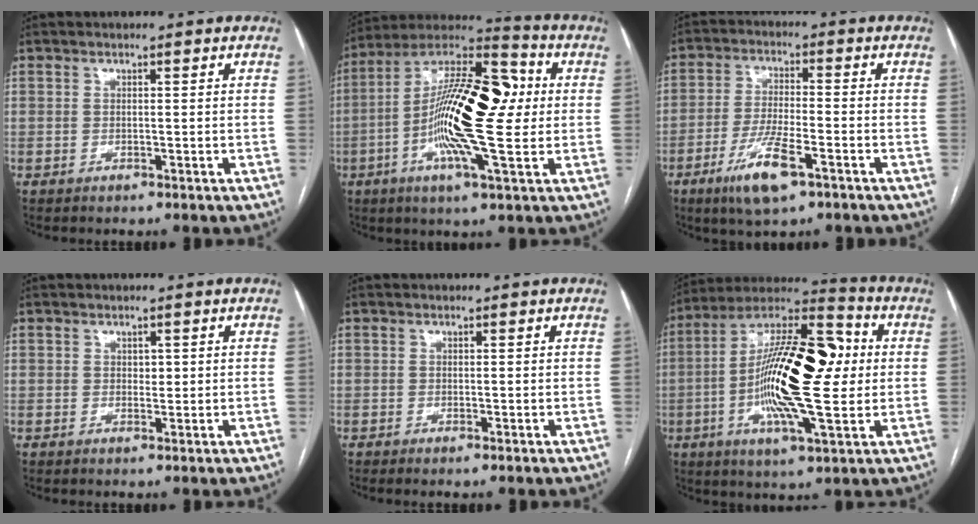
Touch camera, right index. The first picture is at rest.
{"total": 21.2, "force": [0.1, 4.6, 20.7], "torque": [-0.378, 0.025, -0.009]}
{"total": 8.9, "force": [-4.8, 2.1, 7.2], "torque": [-0.142, -0.011, -0.082]}
{"total": 1.1, "force": [0.3, 0.8, 0.7], "torque": [-0.006, 0.000, 0.004]}
{"total": 0.6, "force": [-0.3, 0.0, 0.5], "torque": [-0.008, -0.001, -0.005]}
{"total": 22.5, "force": [0.2, 5.5, 21.8], "torque": [-0.405, 0.020, -0.005]}